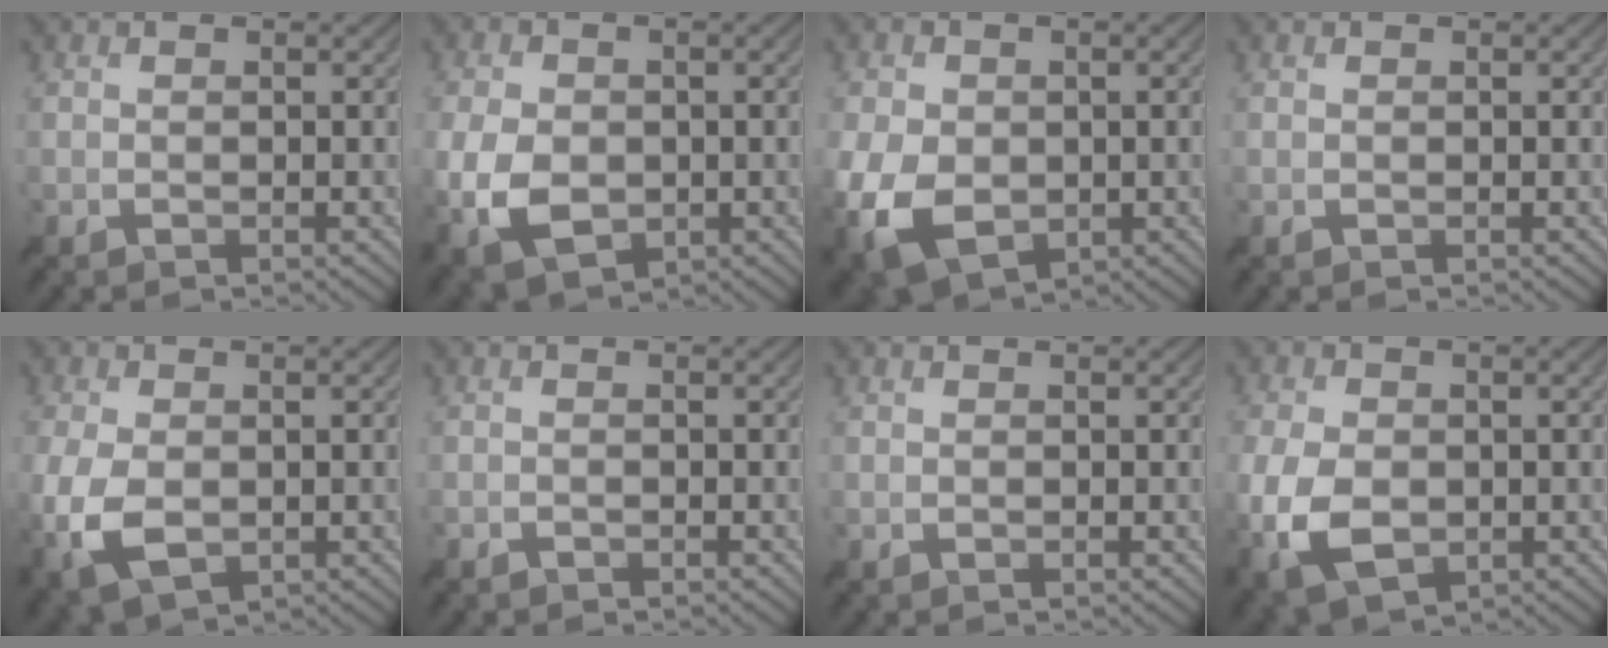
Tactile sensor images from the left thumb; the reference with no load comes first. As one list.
[{"total": 8.1, "force": [-2.3, 5.3, 5.7], "torque": [-0.148, -0.023, -0.043]}, {"total": 9.4, "force": [-2.5, 6.5, 6.3], "torque": [-0.162, -0.025, -0.045]}, {"total": 0.0}, {"total": 8.0, "force": [-2.4, 4.5, 6.1], "torque": [-0.165, -0.027, -0.038]}, {"total": 0.8, "force": [-0.7, 0.3, 0.1], "torque": [0.001, -0.002, -0.014]}, {"total": 0.0}, {"total": 9.1, "force": [-2.9, 5.5, 6.7], "torque": [-0.178, -0.027, -0.048]}]